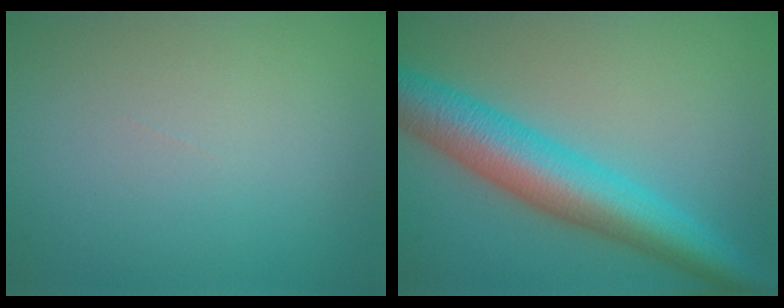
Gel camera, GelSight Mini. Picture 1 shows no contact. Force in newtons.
{"total": 8.5, "press": 8.5, "slide": 0.2}